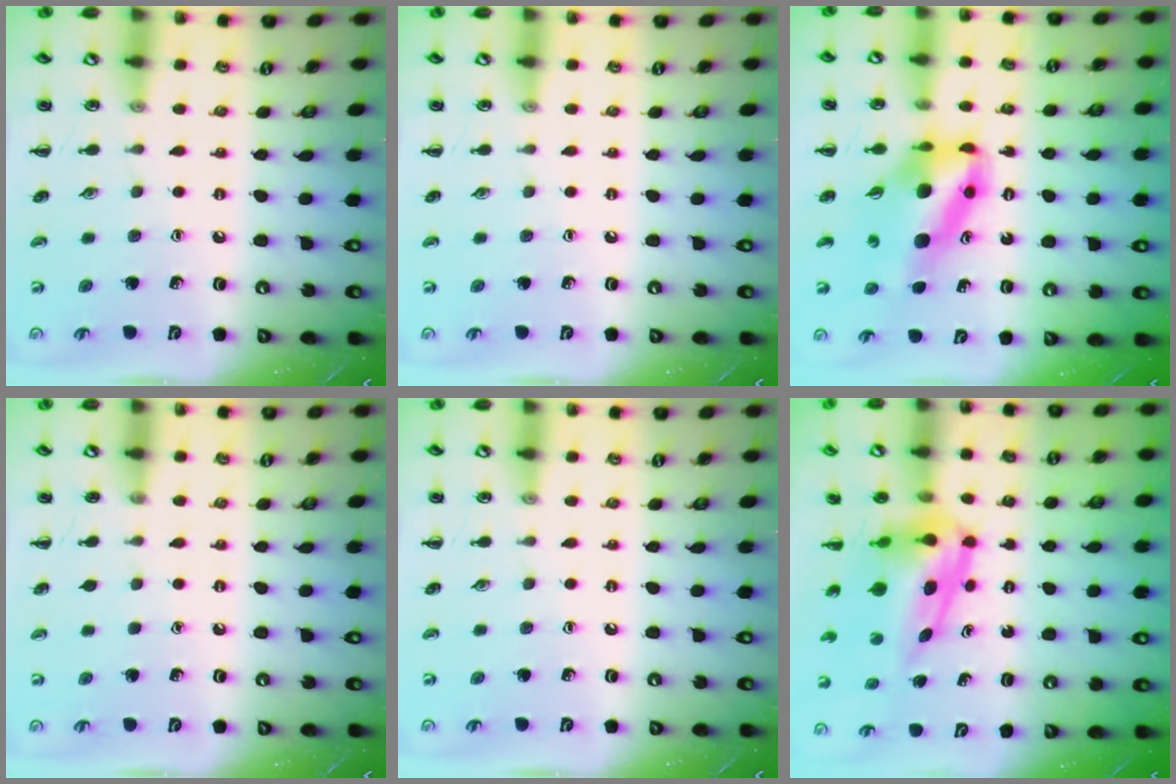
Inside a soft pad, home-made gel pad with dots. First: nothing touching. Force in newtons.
{"total": 0.0}
{"total": 9.1, "press": 8.7, "slide": 2.6}
{"total": 0.0}
{"total": 0.0}
{"total": 7.9, "press": 7.6, "slide": 2.0}